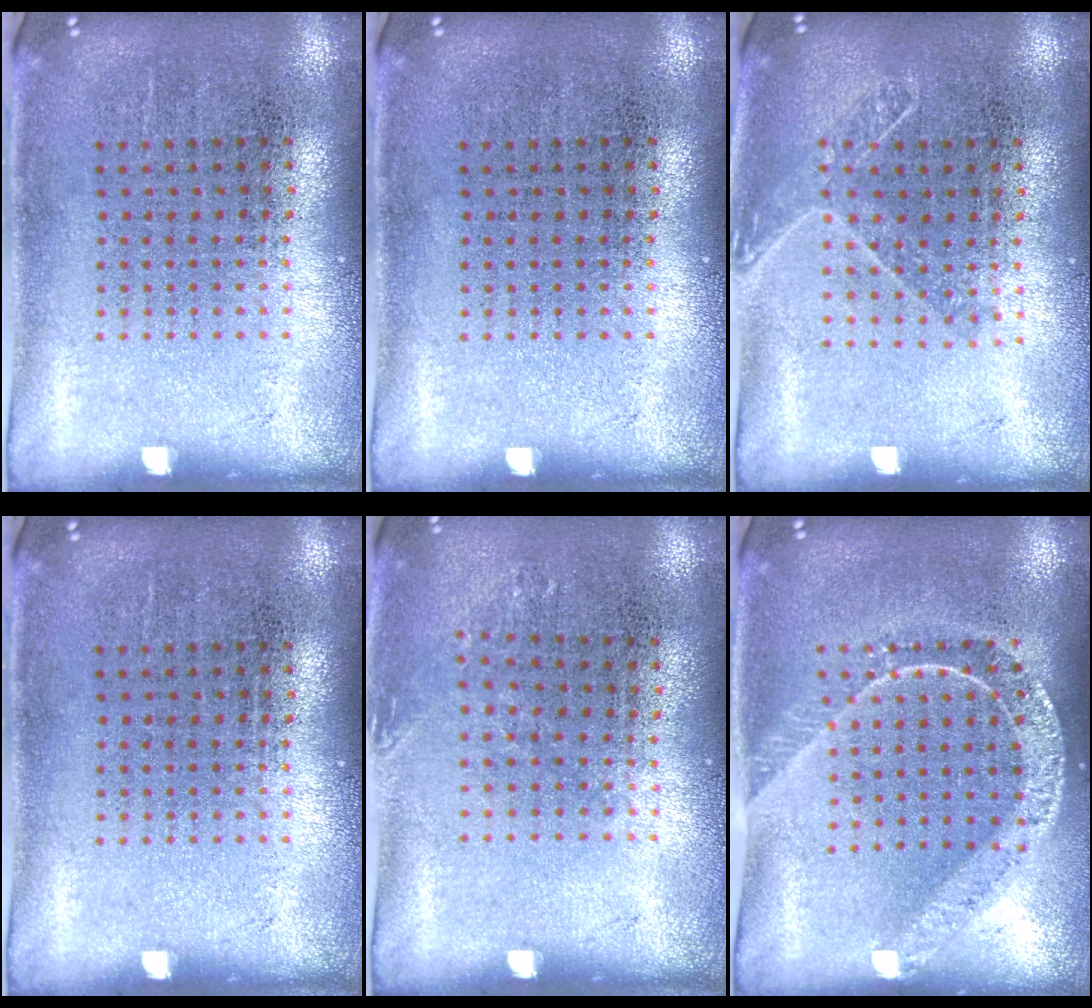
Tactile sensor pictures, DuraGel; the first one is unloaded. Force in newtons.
{"total": 0.0}
{"total": 1.3, "press": 1.1, "slide": 0.7}
{"total": 0.0}
{"total": 0.8, "press": 0.8, "slide": 0.1}
{"total": 1.7, "press": 1.5, "slide": 0.8}